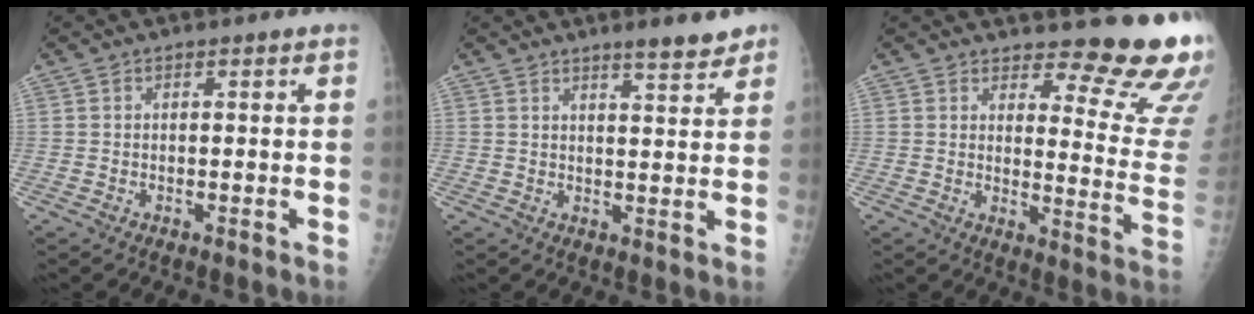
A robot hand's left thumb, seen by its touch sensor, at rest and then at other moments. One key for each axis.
{"total": 5.3, "fx": 4.1, "fy": 1.0, "fz": 3.3, "tx": -0.036, "ty": -0.026, "tz": 0.054}
{"total": 15.4, "fx": 14.1, "fy": 3.1, "fz": 5.5, "tx": -0.026, "ty": -0.158, "tz": 0.153}